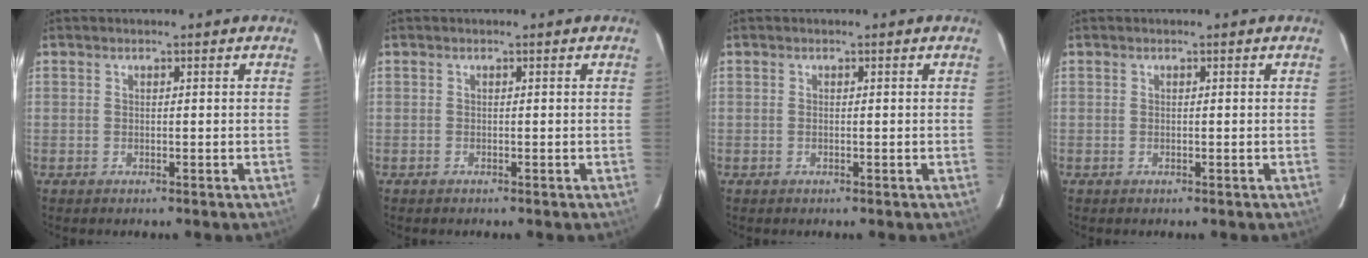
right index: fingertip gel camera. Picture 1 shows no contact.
{"total": 0.0}
{"total": 0.0}
{"total": 0.0}